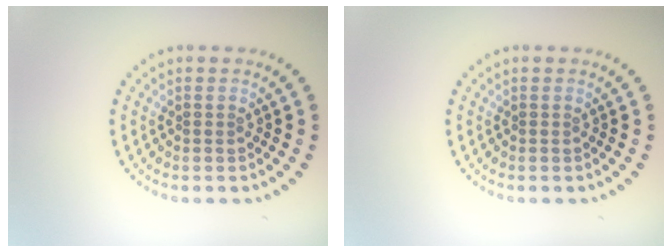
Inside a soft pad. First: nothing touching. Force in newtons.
{"total": 0.0}